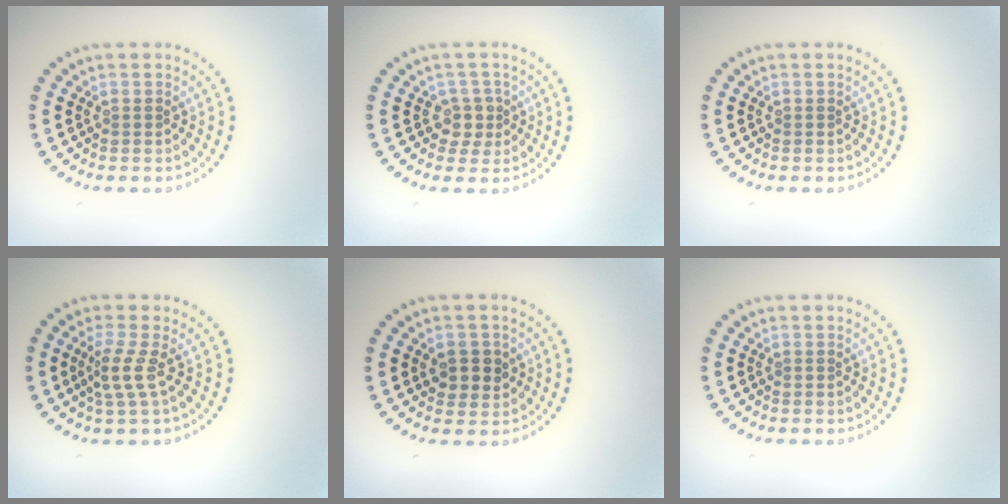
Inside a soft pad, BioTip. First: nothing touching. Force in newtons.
{"total": 1.9, "press": 1.5, "slide": 1.2}
{"total": 0.0}
{"total": 2.3, "press": 1.5, "slide": 1.7}
{"total": 2.4, "press": 2.3, "slide": 0.6}
{"total": 0.0}